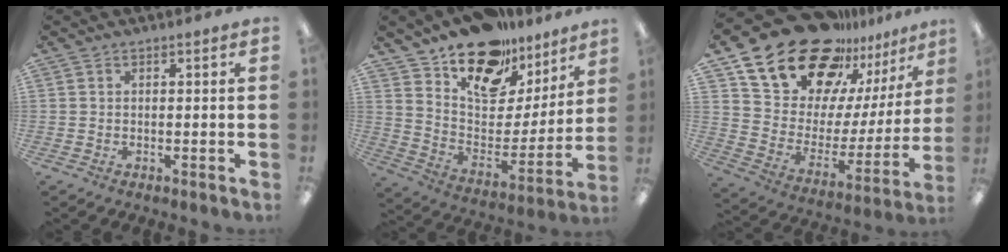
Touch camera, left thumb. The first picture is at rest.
{"total": 18.4, "force": [13.7, 9.7, 7.4], "torque": [-0.118, -0.098, 0.243]}
{"total": 23.6, "force": [18.4, 11.9, 8.7], "torque": [-0.161, -0.121, 0.342]}